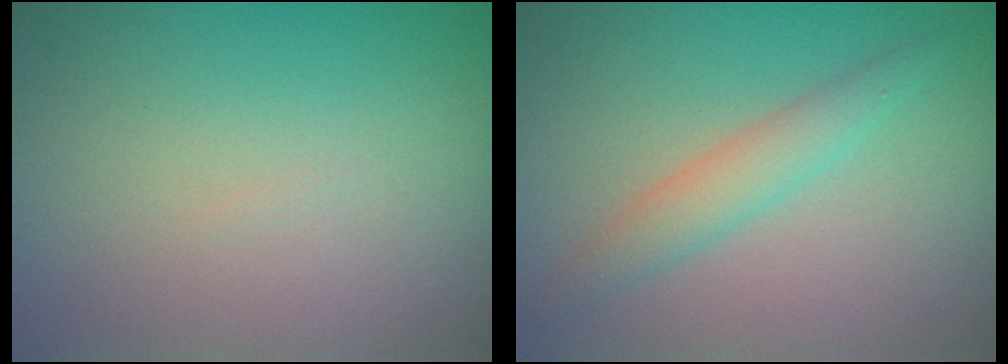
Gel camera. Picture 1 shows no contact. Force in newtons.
{"total": 2.5, "press": 2.5, "slide": 0.2}